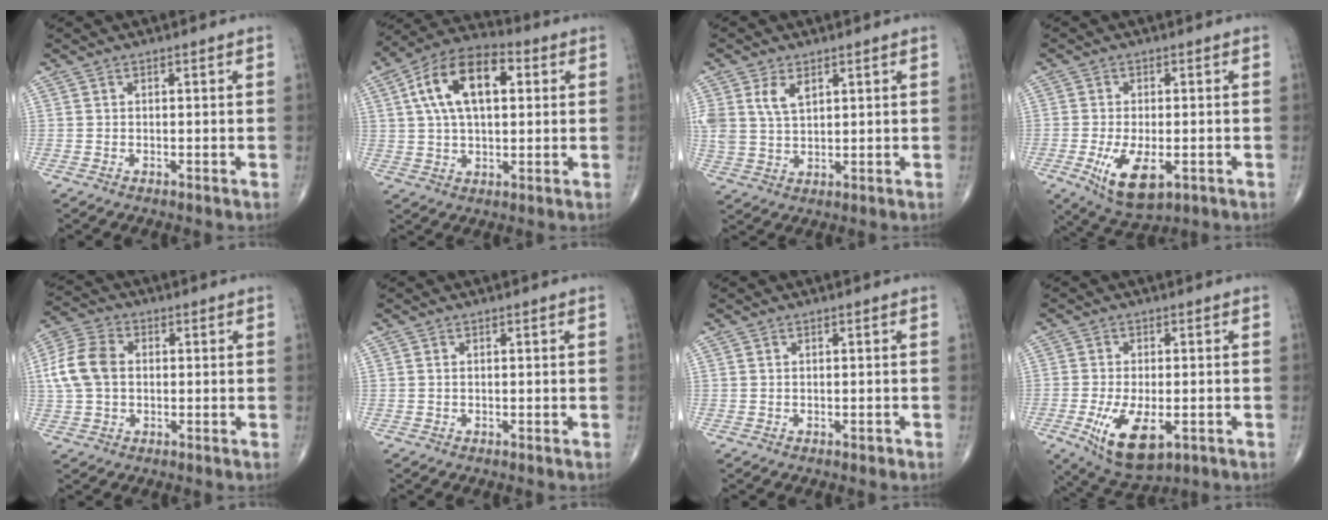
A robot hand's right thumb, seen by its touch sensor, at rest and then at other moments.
{"total": 15.2, "force": [3.9, 8.1, 12.2], "torque": [-0.208, 0.023, 0.061]}
{"total": 6.2, "force": [2.7, 3.6, 4.2], "torque": [-0.081, -0.005, 0.063]}
{"total": 9.4, "force": [-3.1, 4.4, 7.7], "torque": [-0.139, -0.013, -0.042]}
{"total": 9.4, "force": [0.7, 6.7, 6.5], "torque": [-0.135, 0.019, 0.009]}
{"total": 0.0}
{"total": 0.5, "force": [-0.2, 0.4, 0.3], "torque": [-0.002, 0.000, -0.004]}
{"total": 11.0, "force": [-3.6, 5.2, 9.0], "torque": [-0.159, -0.013, -0.050]}